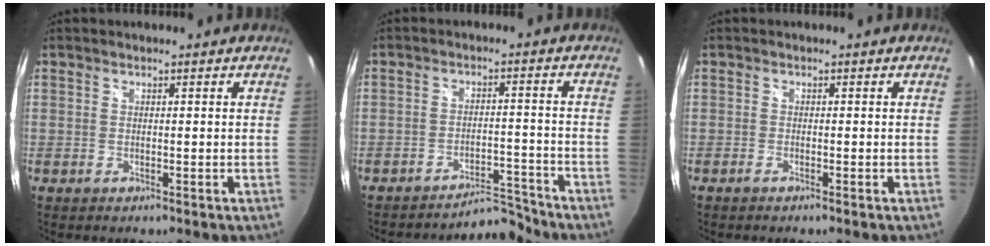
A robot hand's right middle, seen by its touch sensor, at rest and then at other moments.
{"total": 5.6, "force": [-5.6, 0.1, -0.4], "torque": [0.005, 0.020, -0.087]}
{"total": 0.8, "force": [-0.7, -0.1, 0.4], "torque": [-0.009, -0.002, -0.016]}